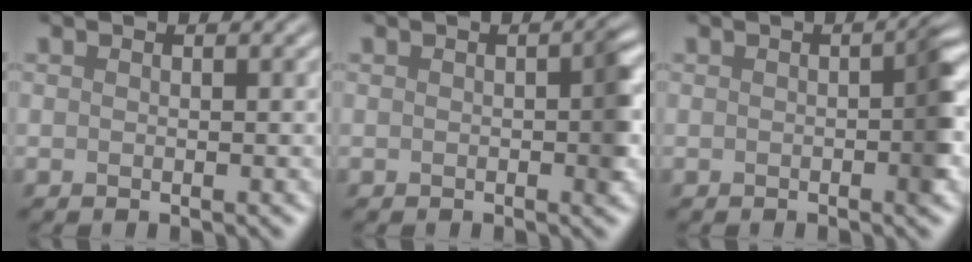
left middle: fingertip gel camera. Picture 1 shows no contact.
{"total": 2.0, "force": [-0.2, 0.4, 2.0], "torque": [-0.024, 0.002, -0.001]}
{"total": 2.7, "force": [-0.3, 0.4, 2.7], "torque": [-0.036, 0.005, -0.003]}